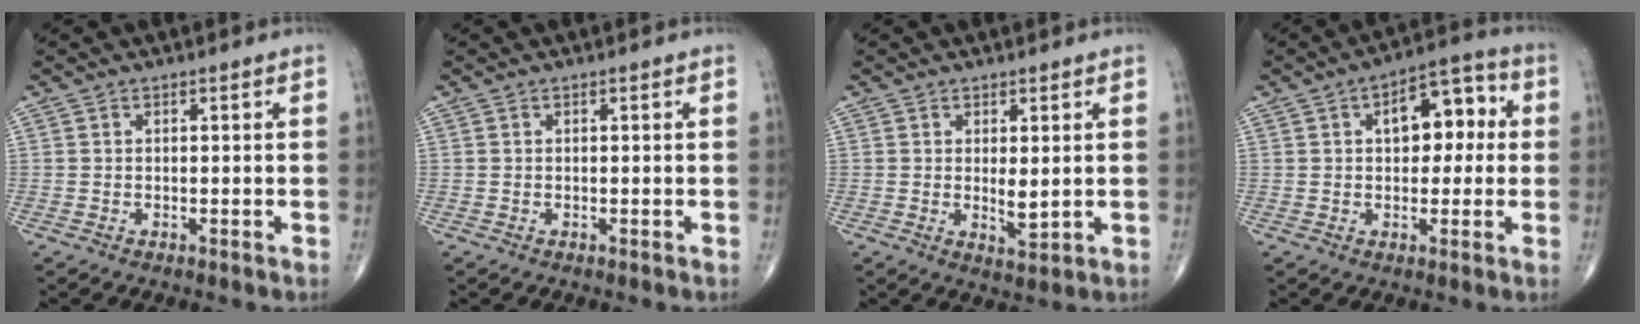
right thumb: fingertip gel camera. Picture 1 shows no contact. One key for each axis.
{"total": 0.0}
{"total": 3.4, "fx": 0.4, "fy": 1.2, "fz": 3.2, "tx": -0.048, "ty": -0.013, "tz": 0.012}
{"total": 10.4, "fx": 2.0, "fy": 5.8, "fz": 8.4, "tx": -0.082, "ty": 0.024, "tz": 0.021}